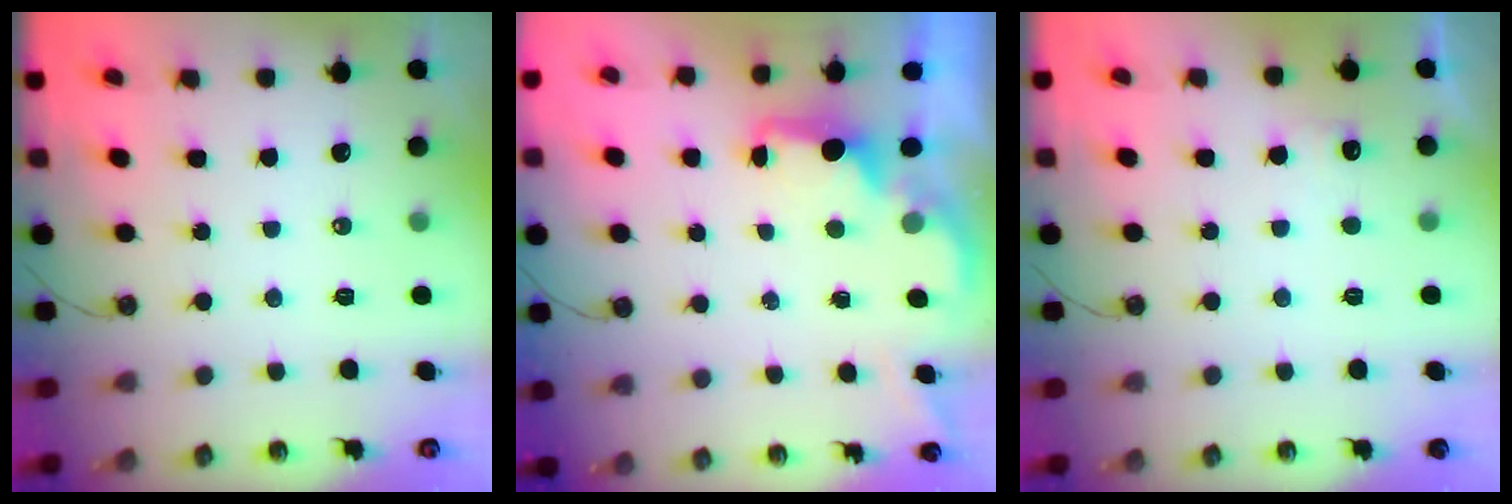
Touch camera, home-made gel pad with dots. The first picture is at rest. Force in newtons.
{"total": 1.9, "press": 1.7, "slide": 0.8}
{"total": 5.7, "press": 5.6, "slide": 1.0}